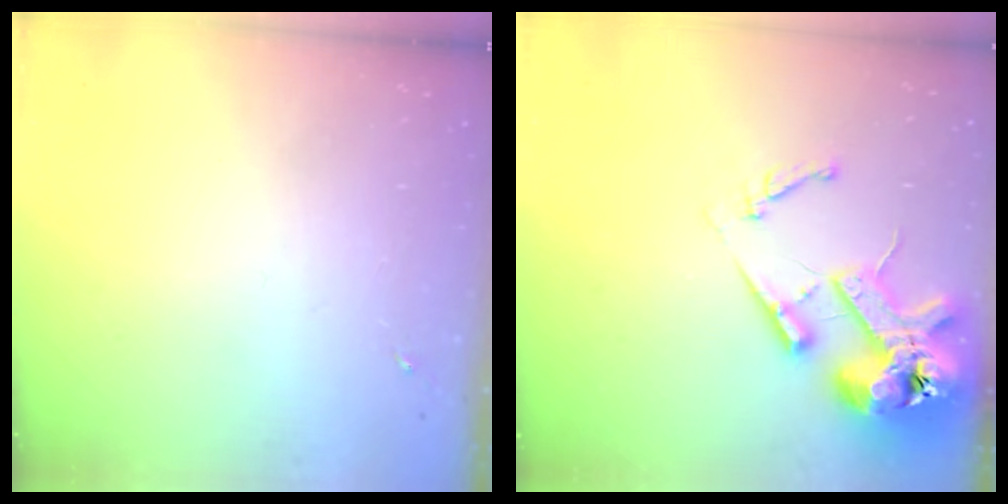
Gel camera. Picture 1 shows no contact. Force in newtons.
{"total": 17.7, "press": 17.6, "slide": 2.4}